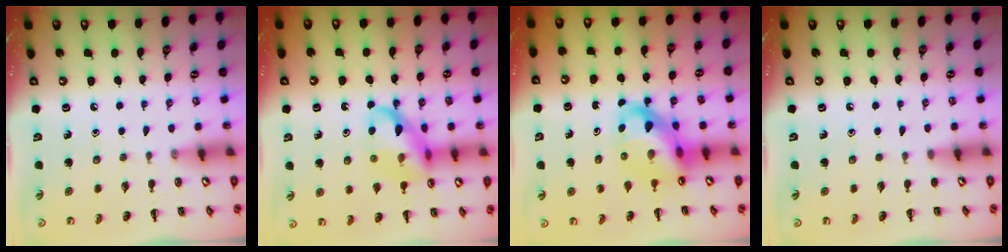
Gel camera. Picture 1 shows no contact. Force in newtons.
{"total": 13.9, "press": 13.7, "slide": 2.3}
{"total": 12.2, "press": 11.6, "slide": 3.6}
{"total": 1.9, "press": 1.9, "slide": 0.4}